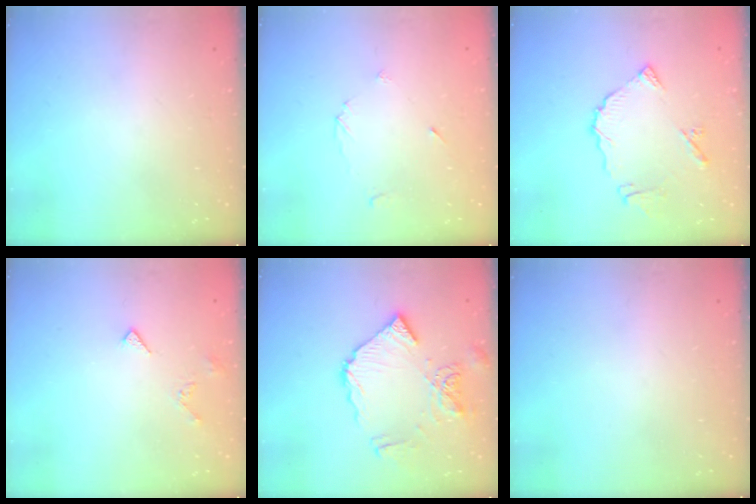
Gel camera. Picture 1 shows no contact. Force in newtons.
{"total": 3.3, "press": 3.3, "slide": 0.4}
{"total": 10.0, "press": 10.0, "slide": 0.8}
{"total": 5.1, "press": 5.0, "slide": 0.8}
{"total": 14.3, "press": 14.2, "slide": 1.6}
{"total": 0.0}